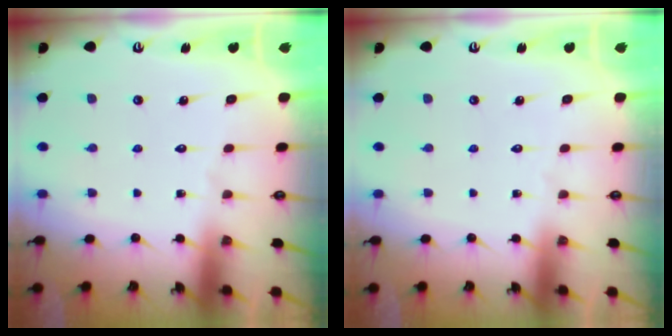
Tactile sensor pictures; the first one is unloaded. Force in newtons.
{"total": 0.0}